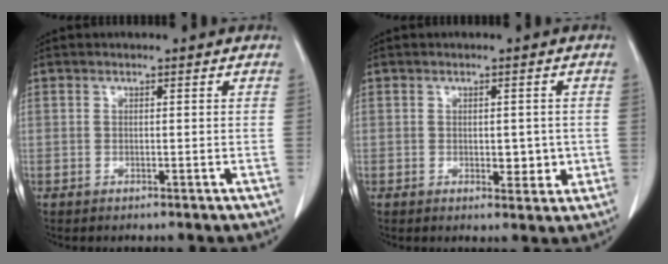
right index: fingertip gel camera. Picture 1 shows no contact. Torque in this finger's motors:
{"motor_torque": [0.06, 0.13, 0.06, 0.02]}